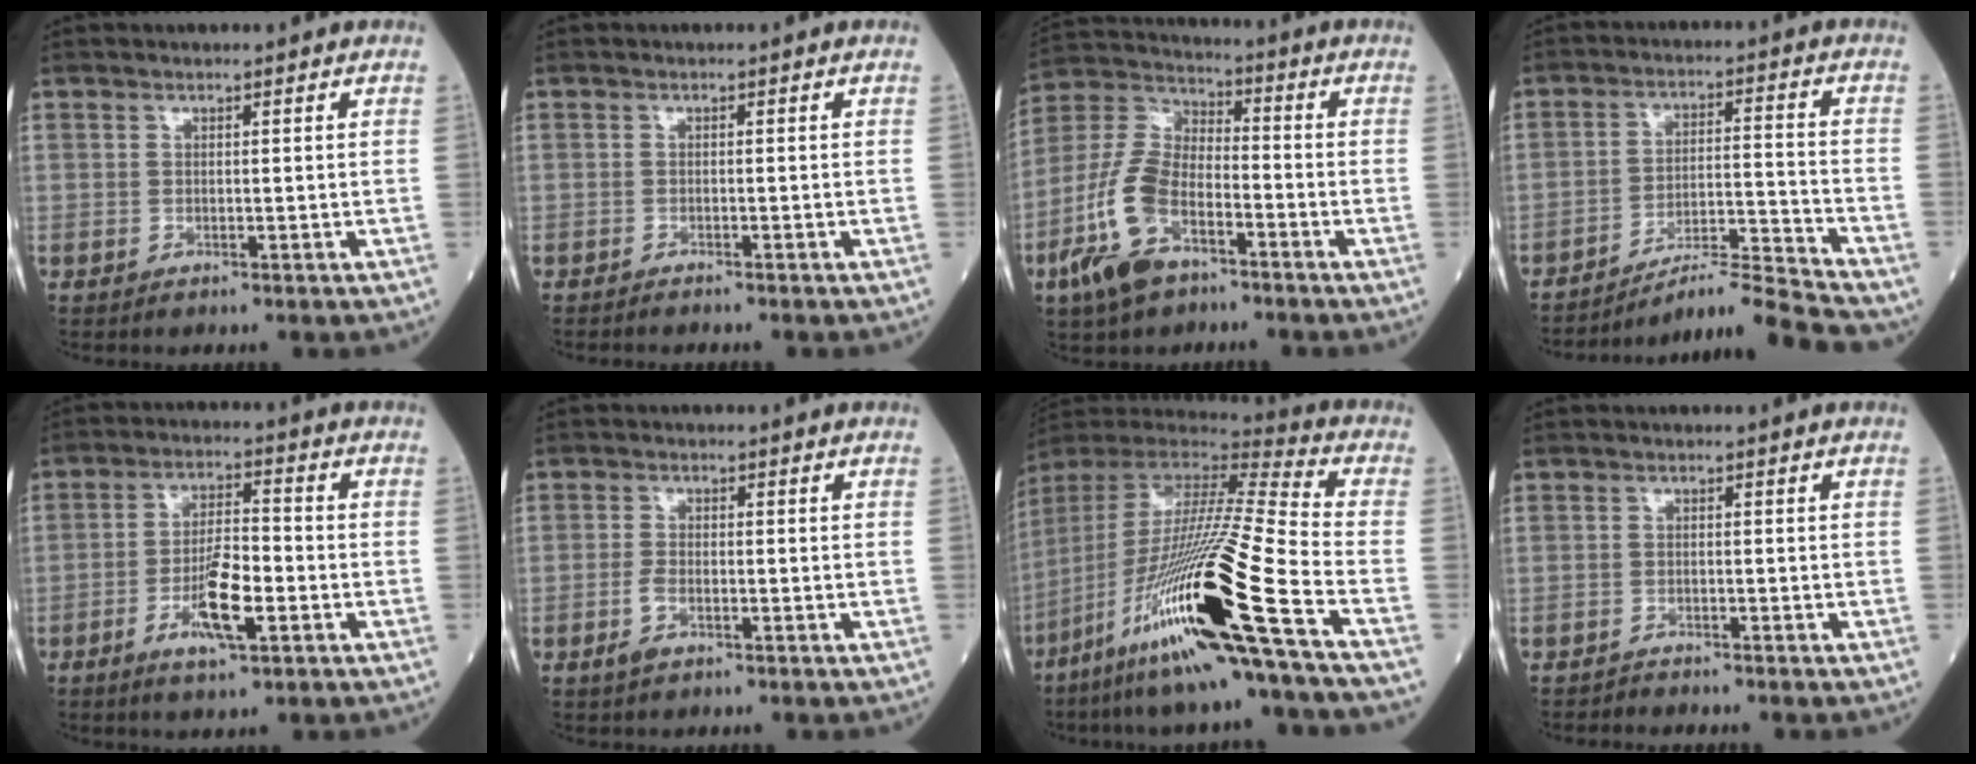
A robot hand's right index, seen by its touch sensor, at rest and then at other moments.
{"total": 1.2, "force": [-1.1, -0.2, 0.3], "torque": [-0.004, 0.000, -0.013]}
{"total": 12.5, "force": [-6.4, 5.7, 9.0], "torque": [-0.217, 0.000, -0.124]}
{"total": 9.6, "force": [-9.2, -2.2, 1.6], "torque": [-0.025, 0.023, -0.155]}
{"total": 7.9, "force": [-3.0, 1.8, 7.1], "torque": [-0.136, -0.002, -0.052]}
{"total": 2.6, "force": [-1.3, 1.1, 1.9], "torque": [-0.045, 0.000, -0.023]}
{"total": 27.6, "force": [-12.8, -0.6, 24.4], "torque": [-0.479, -0.062, -0.242]}
{"total": 1.1, "force": [-1.0, -0.1, -0.4], "torque": [0.006, -0.005, -0.017]}